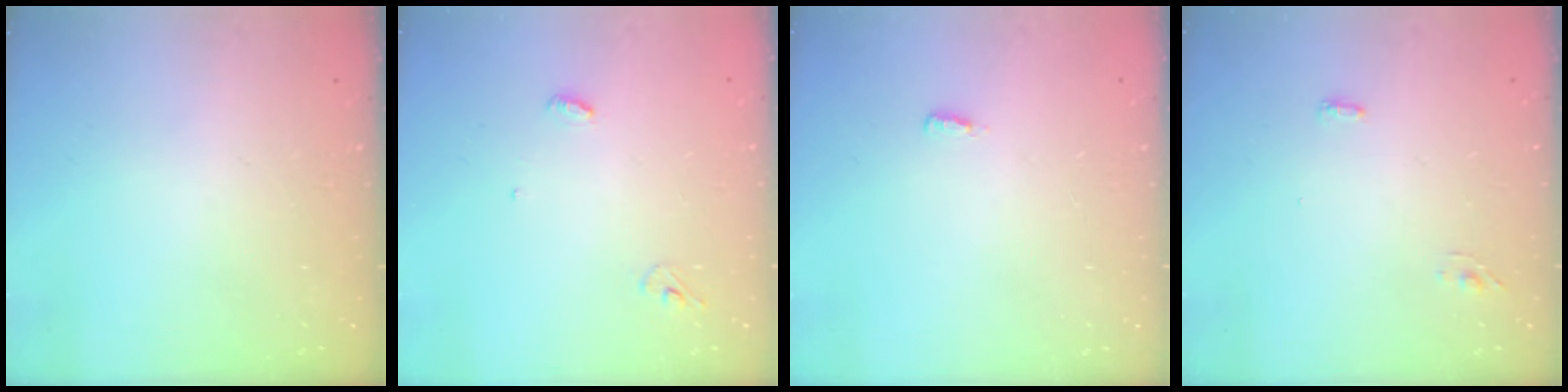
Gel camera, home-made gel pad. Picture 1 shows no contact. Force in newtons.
{"total": 3.7, "press": 3.6, "slide": 0.3}
{"total": 4.4, "press": 2.2, "slide": 3.9}
{"total": 3.3, "press": 2.9, "slide": 1.7}